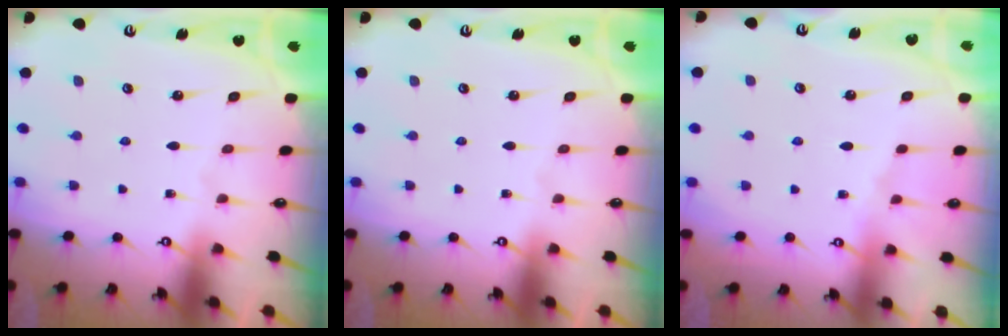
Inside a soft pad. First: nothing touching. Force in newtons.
{"total": 0.0}
{"total": 3.5, "press": 3.4, "slide": 0.7}